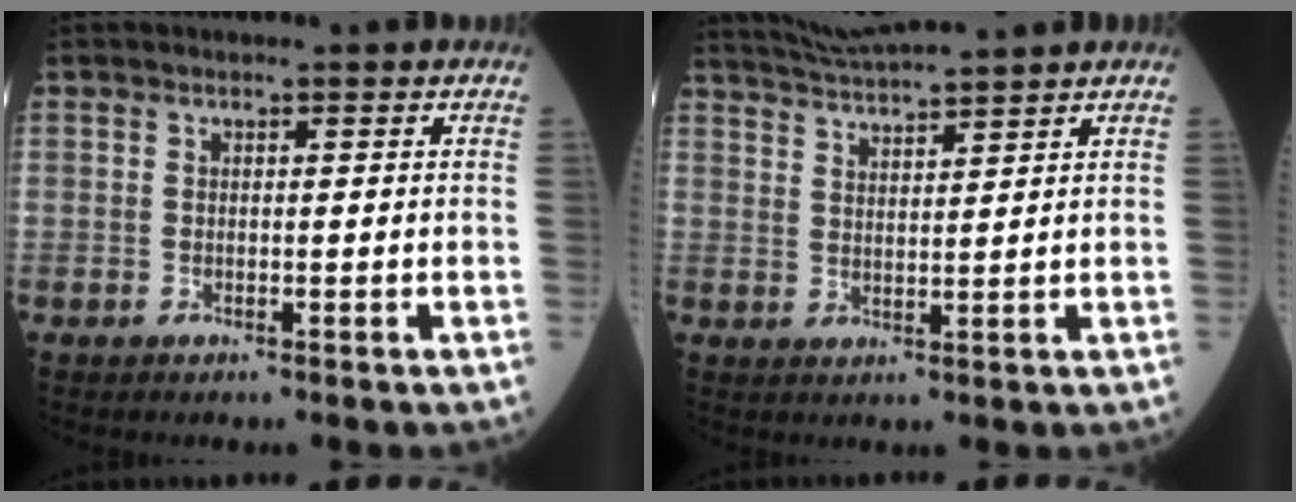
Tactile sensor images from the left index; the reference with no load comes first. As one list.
[{"total": 8.1, "force": [7.5, -1.1, 2.7], "torque": [-0.060, 0.023, 0.132]}]